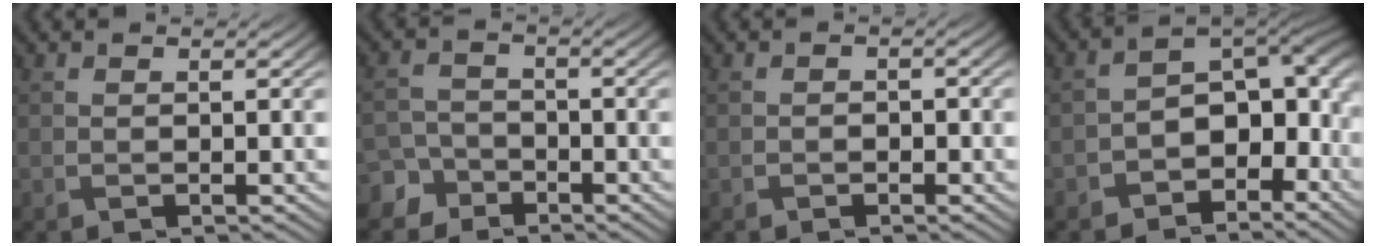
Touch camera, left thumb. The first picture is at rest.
{"total": 4.6, "force": [-3.5, 3.0, 0.7], "torque": [-0.005, -0.002, -0.075]}
{"total": 1.0, "force": [-0.5, 0.7, 0.4], "torque": [-0.004, -0.002, -0.009]}
{"total": 9.3, "force": [-3.7, 5.7, 6.3], "torque": [-0.090, -0.019, -0.066]}